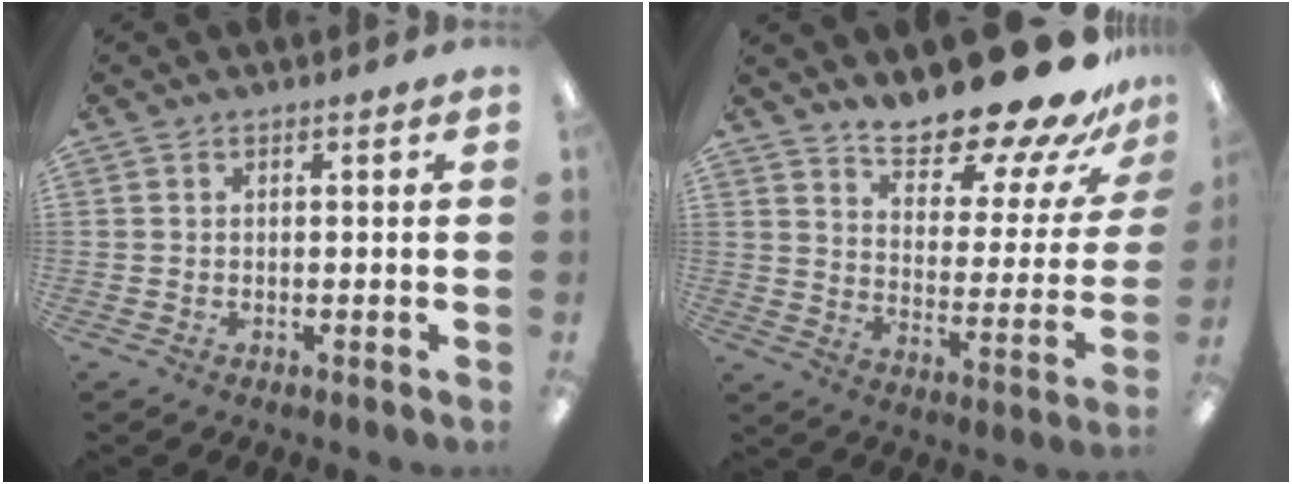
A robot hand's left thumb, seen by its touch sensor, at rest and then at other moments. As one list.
[{"total": 20.0, "force": [17.1, 4.7, 9.2], "torque": [-0.117, -0.137, 0.278]}]